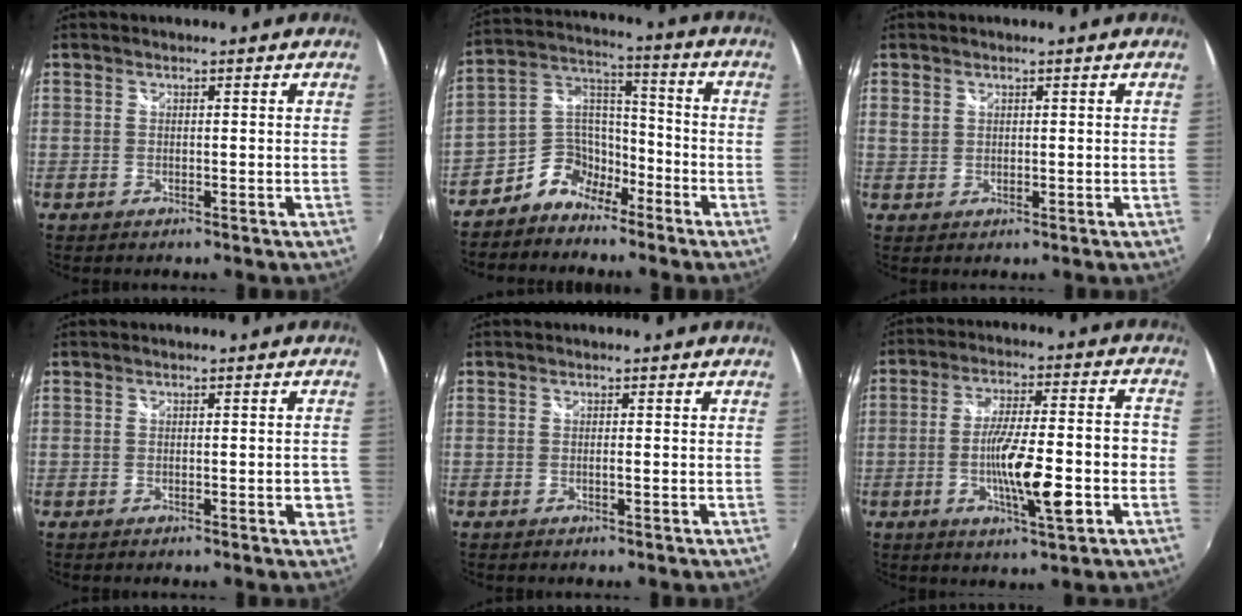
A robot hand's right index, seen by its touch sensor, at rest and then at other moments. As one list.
[{"total": 7.5, "force": [-5.4, 4.9, 1.7], "torque": [-0.039, 0.033, -0.111]}, {"total": 1.8, "force": [0.7, 1.5, 0.6], "torque": [-0.009, 0.001, 0.014]}, {"total": 2.4, "force": [-0.8, 1.0, 2.1], "torque": [-0.023, 0.003, -0.008]}, {"total": 0.6, "force": [-0.2, -0.1, 0.5], "torque": [-0.006, 0.002, -0.005]}, {"total": 13.8, "force": [-4.4, 2.3, 12.9], "torque": [-0.223, -0.017, -0.068]}]